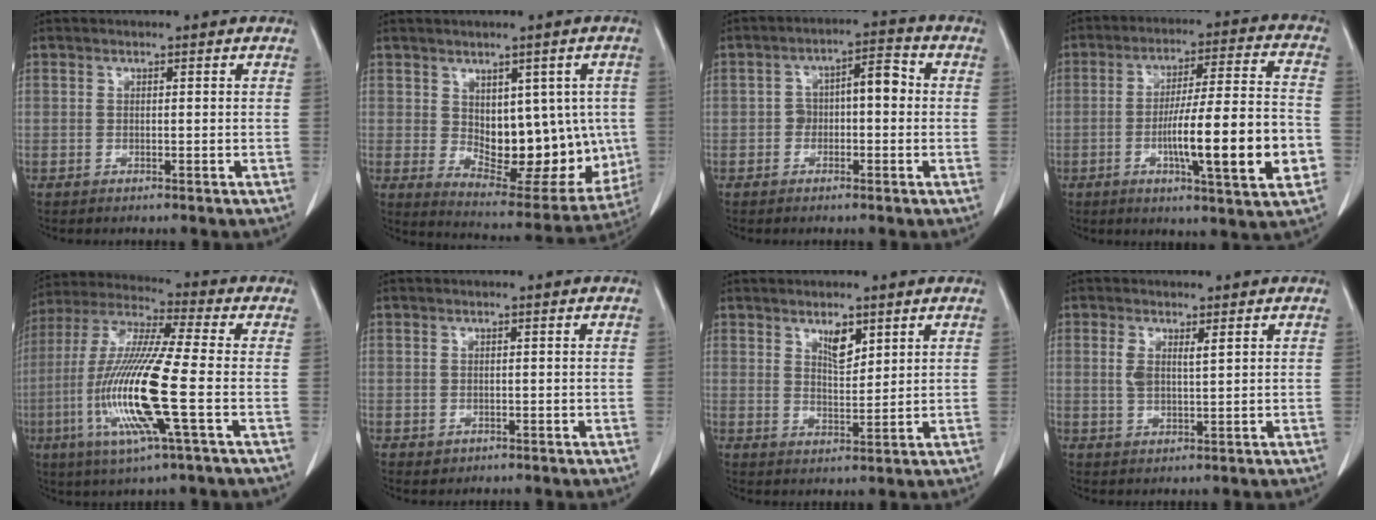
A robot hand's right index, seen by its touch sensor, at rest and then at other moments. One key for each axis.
{"total": 15.5, "fx": 0.1, "fy": 7.8, "fz": 13.4, "tx": -0.173, "ty": -0.004, "tz": 0.033}
{"total": 5.5, "fx": -0.1, "fy": 2.6, "fz": 4.8, "tx": -0.079, "ty": 0.039, "tz": -0.003}
{"total": 16.9, "fx": -4.4, "fy": 0.8, "fz": 16.3, "tx": -0.250, "ty": 0.000, "tz": -0.065}
{"total": 16.6, "fx": -3.8, "fy": 0.1, "fz": 16.1, "tx": -0.342, "ty": -0.016, "tz": -0.080}
{"total": 0.9, "fx": -0.1, "fy": 0.8, "fz": 0.2, "tx": -0.006, "ty": 0.001, "tz": 0.004}
{"total": 3.9, "fx": 2.5, "fy": 1.4, "fz": 2.7, "tx": -0.049, "ty": -0.003, "tz": 0.047}
{"total": 3.2, "fx": 1.3, "fy": 0.8, "fz": 2.8, "tx": -0.062, "ty": 0.002, "tz": 0.030}